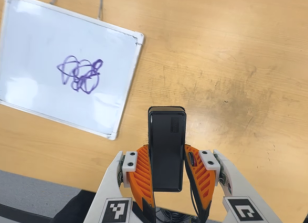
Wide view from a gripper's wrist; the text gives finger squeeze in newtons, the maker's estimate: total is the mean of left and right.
{"total": 4.4, "left": 2.8, "right": 6.0}